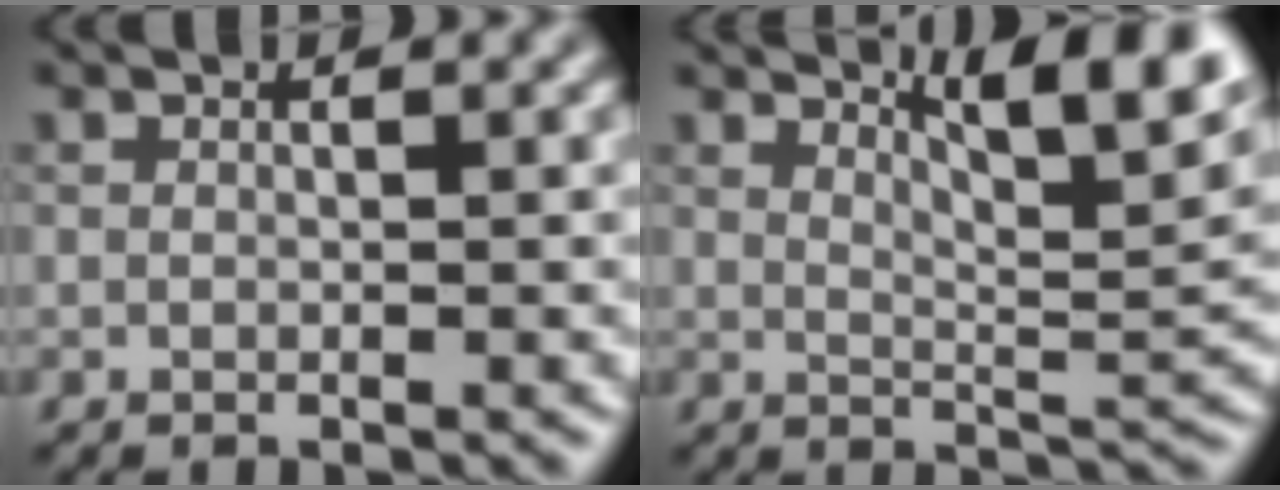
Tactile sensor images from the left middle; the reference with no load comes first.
{"total": 8.2, "force": [5.2, 2.0, 5.9], "torque": [-0.067, 0.010, 0.071]}